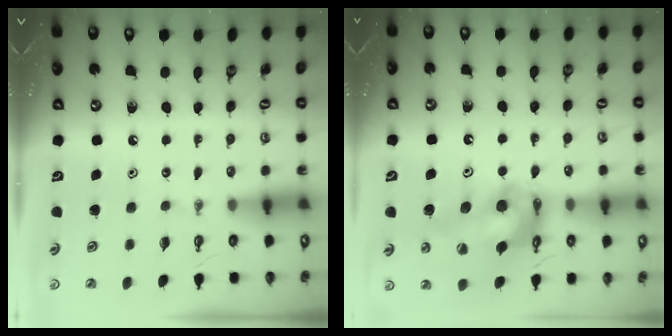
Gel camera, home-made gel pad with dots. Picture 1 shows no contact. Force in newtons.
{"total": 16.5, "press": 16.4, "slide": 1.8}